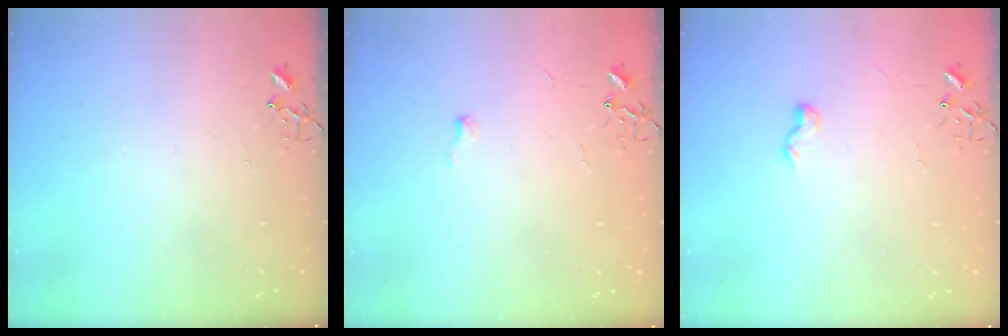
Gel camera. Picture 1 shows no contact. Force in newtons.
{"total": 3.5, "press": 3.5, "slide": 0.5}
{"total": 5.6, "press": 5.6, "slide": 0.2}